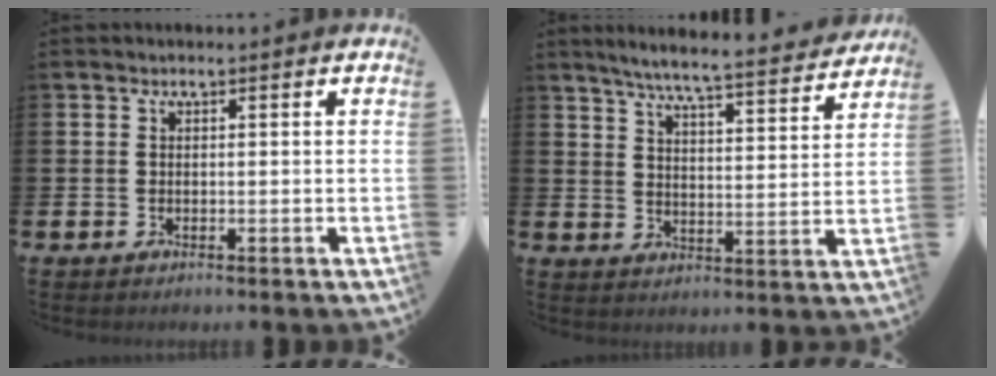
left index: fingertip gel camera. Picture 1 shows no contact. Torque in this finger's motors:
{"motor_torque": [0.75, -1.07, 0.55, 0.16]}